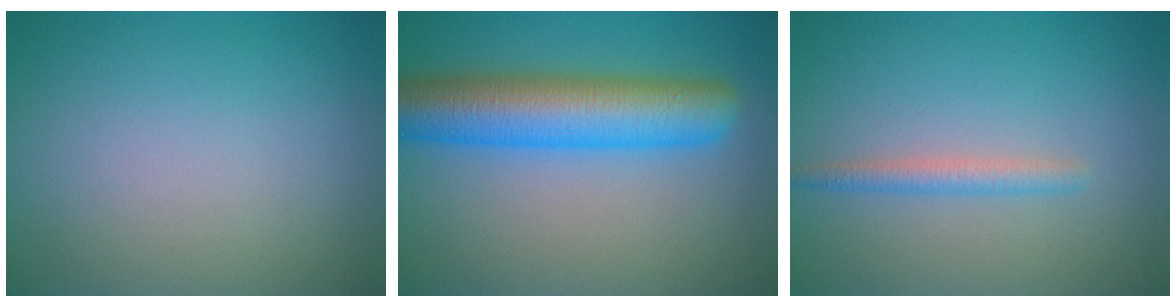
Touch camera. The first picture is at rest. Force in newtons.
{"total": 8.7, "press": 8.7, "slide": 0.2}
{"total": 1.7, "press": 1.7, "slide": 0.1}